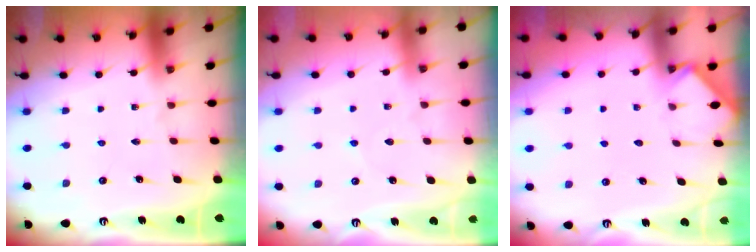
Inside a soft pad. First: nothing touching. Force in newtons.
{"total": 3.3, "press": 3.3, "slide": 0.5}
{"total": 2.5, "press": 2.5, "slide": 0.4}